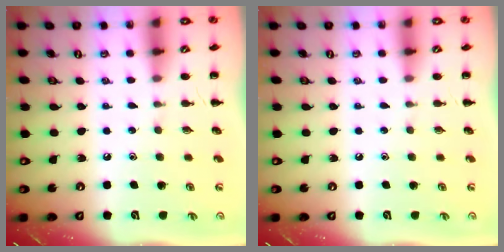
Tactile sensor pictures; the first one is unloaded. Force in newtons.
{"total": 0.0}